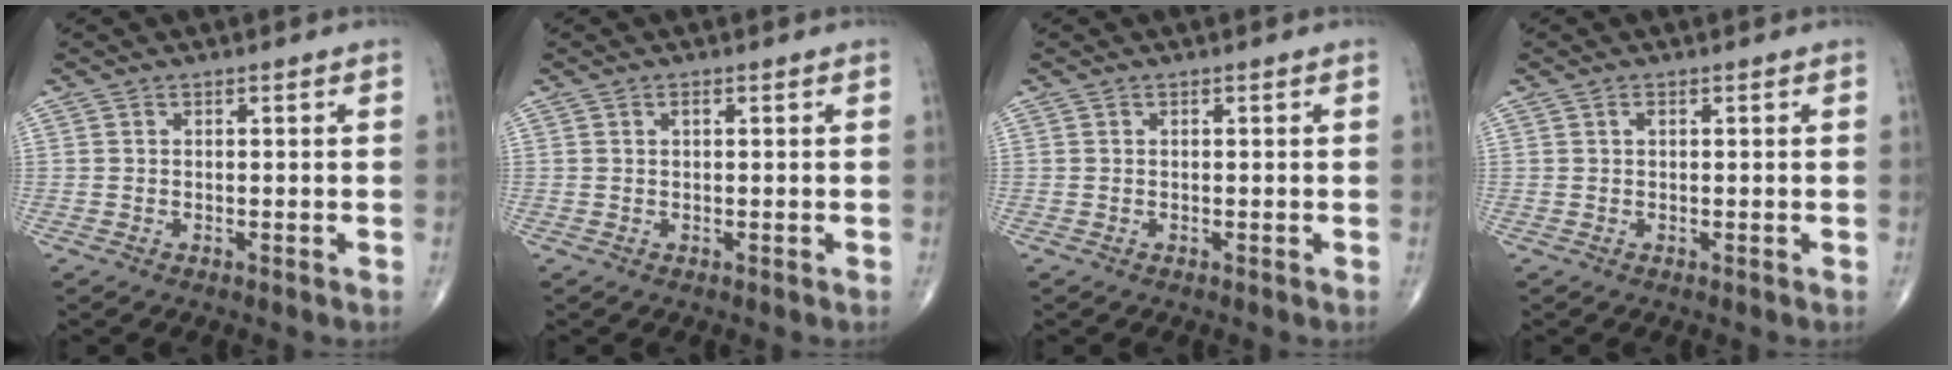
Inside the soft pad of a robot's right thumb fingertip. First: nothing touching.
{"total": 0.6, "force": [0.2, 0.2, 0.5], "torque": [-0.007, -0.001, 0.003]}
{"total": 0.0}
{"total": 0.6, "force": [0.2, 0.3, 0.4], "torque": [-0.008, 0.002, 0.003]}